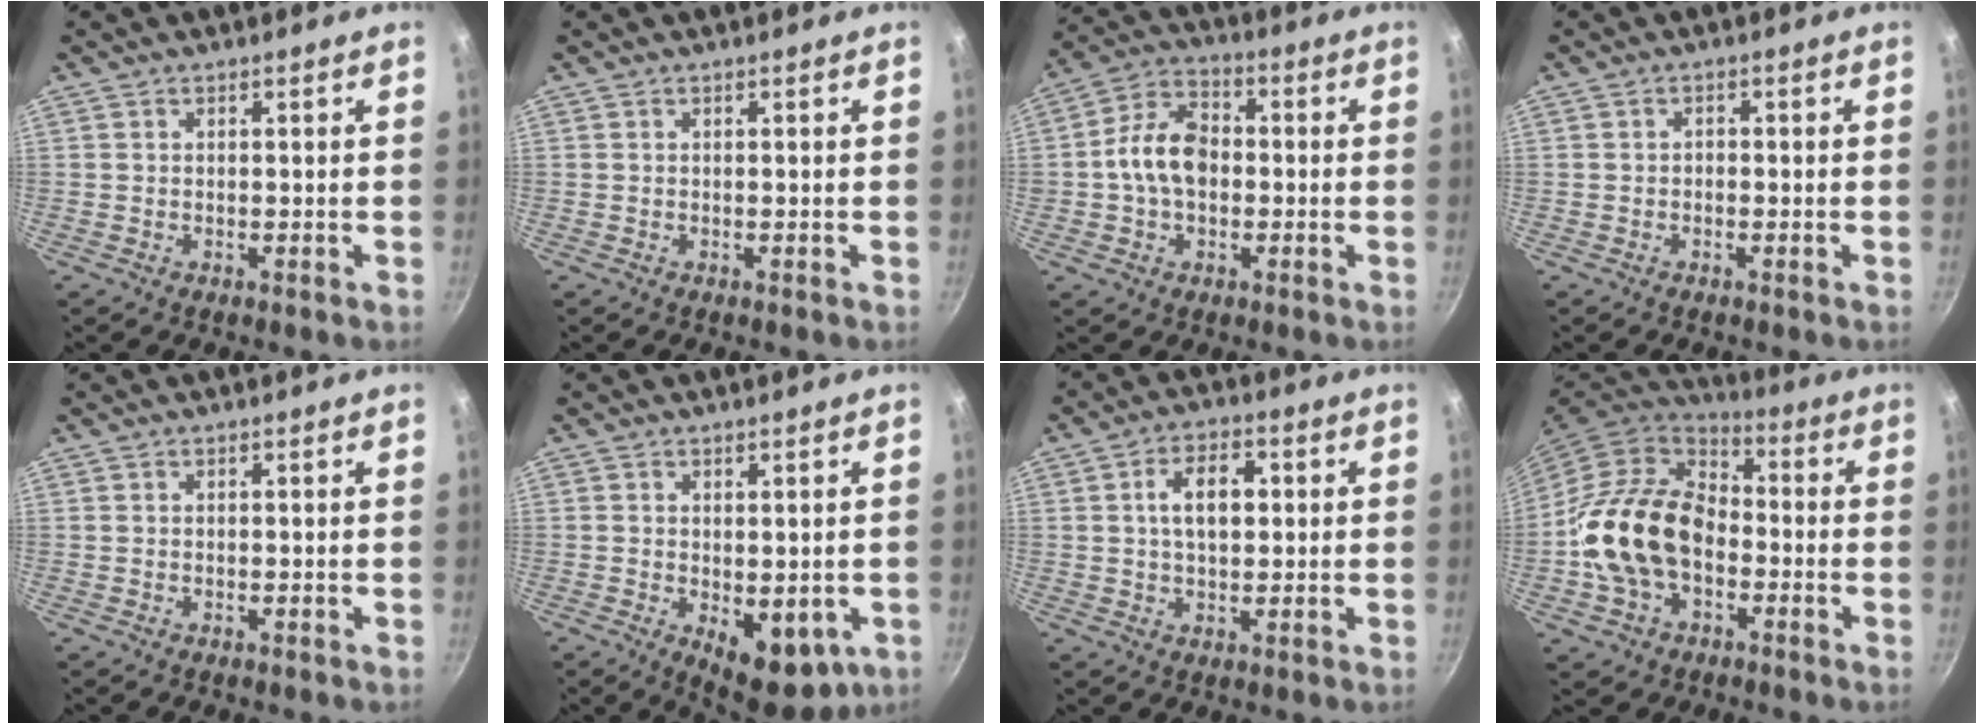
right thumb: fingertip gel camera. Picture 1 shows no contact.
{"total": 0.0}
{"total": 10.5, "force": [-0.6, 7.6, 7.2], "torque": [-0.107, 0.028, -0.026]}
{"total": 0.9, "force": [-0.5, 0.6, 0.4], "torque": [-0.006, 0.005, -0.008]}
{"total": 0.0}
{"total": 10.4, "force": [-2.2, 5.7, 8.4], "torque": [-0.089, -0.014, -0.015]}
{"total": 7.9, "force": [1.2, 4.7, 6.2], "torque": [-0.087, 0.013, 0.016]}
{"total": 18.4, "force": [-3.0, 13.0, 12.6], "torque": [-0.205, 0.038, -0.068]}